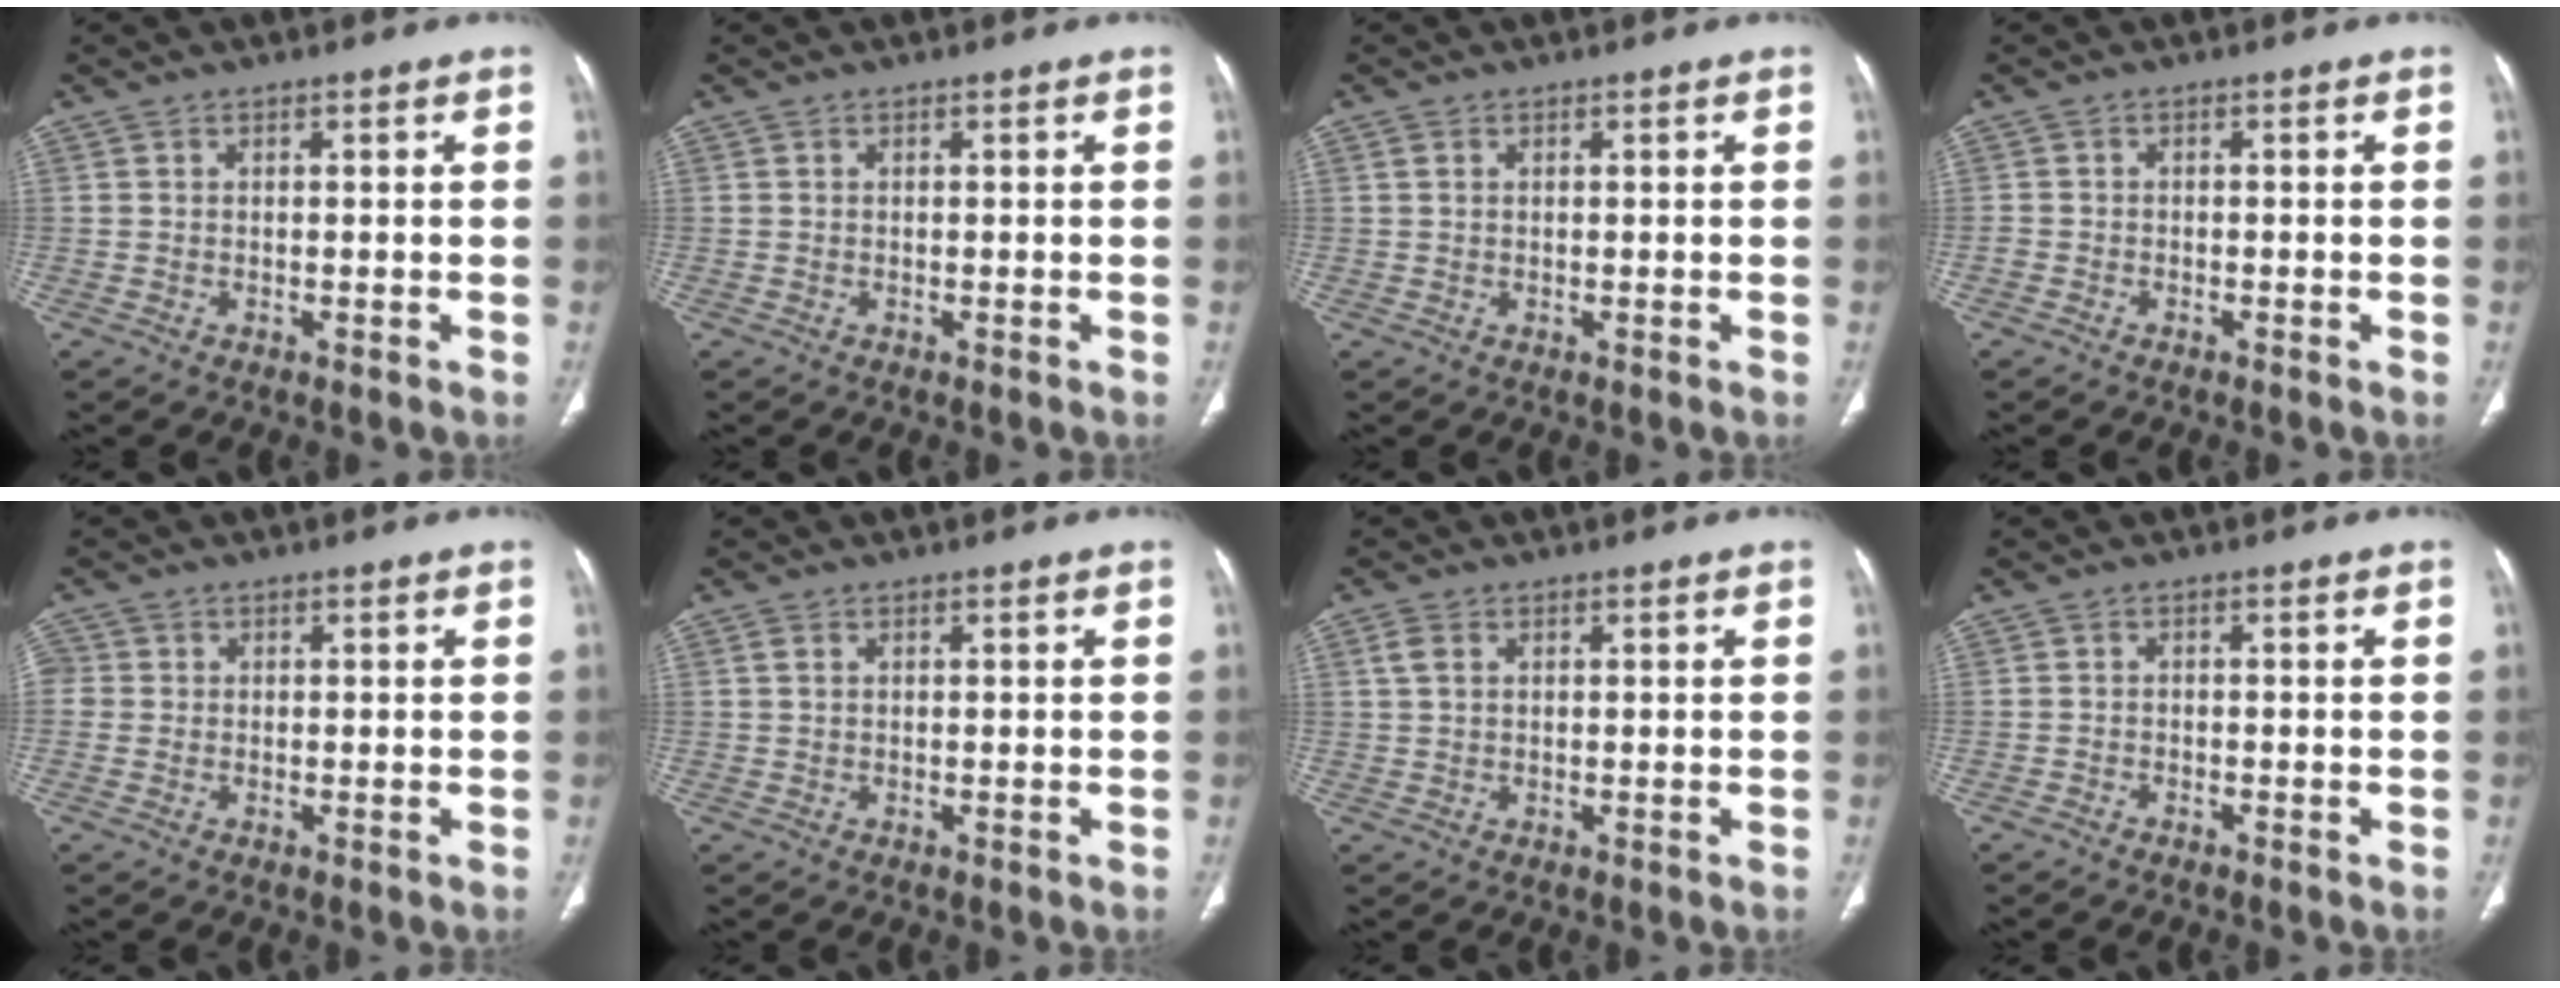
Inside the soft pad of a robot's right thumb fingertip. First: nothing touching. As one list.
[{"total": 0.0}, {"total": 0.8, "force": [0.3, 0.5, 0.5], "torque": [-0.012, 0.005, 0.008]}, {"total": 1.0, "force": [-0.7, 0.6, 0.2], "torque": [-0.005, 0.003, -0.017]}, {"total": 2.1, "force": [0.1, 2.1, 0.6], "torque": [0.000, 0.007, 0.001]}, {"total": 0.9, "force": [0.3, 0.6, 0.6], "torque": [-0.016, 0.005, 0.009]}, {"total": 2.2, "force": [0.8, 1.4, 1.5], "torque": [-0.037, 0.007, 0.020]}, {"total": 0.8, "force": [-0.7, 0.2, 0.2], "torque": [-0.006, 0.003, -0.013]}]